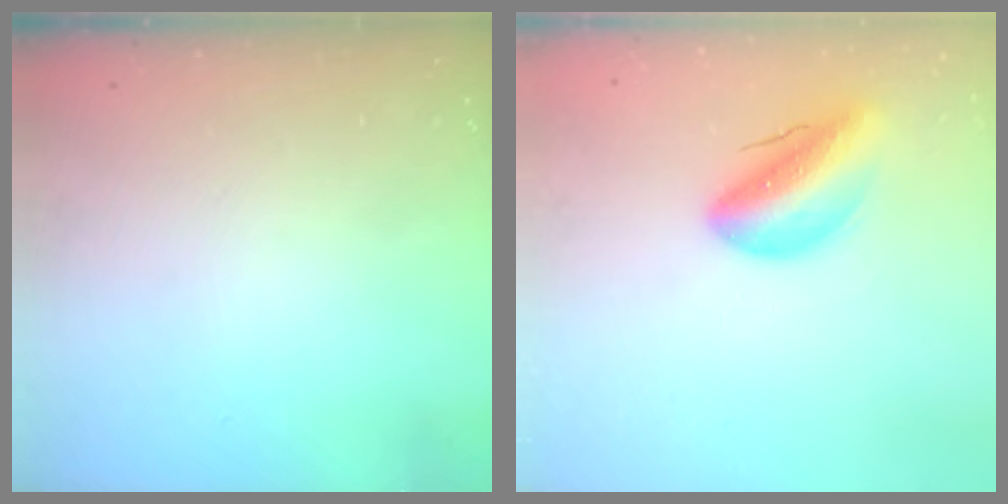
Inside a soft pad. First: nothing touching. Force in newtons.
{"total": 12.7, "press": 12.2, "slide": 3.6}